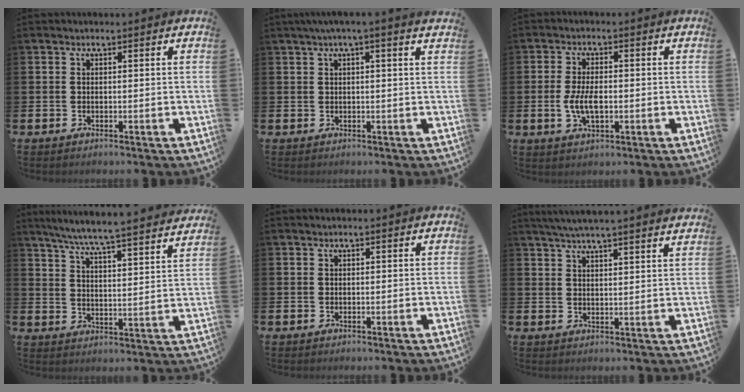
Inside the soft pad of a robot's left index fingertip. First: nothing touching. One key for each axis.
{"total": 2.0, "fx": 1.3, "fy": -0.3, "fz": 1.4, "tx": -0.024, "ty": -0.002, "tz": 0.022}
{"total": 4.5, "fx": -0.4, "fy": 2.2, "fz": 3.9, "tx": -0.073, "ty": 0.000, "tz": -0.011}
{"total": 6.9, "fx": 6.5, "fy": -0.4, "fz": 2.3, "tx": -0.070, "ty": -0.050, "tz": 0.110}
{"total": 0.0}
{"total": 4.8, "fx": 4.7, "fy": -0.6, "fz": 1.1, "tx": -0.037, "ty": -0.017, "tz": 0.085}